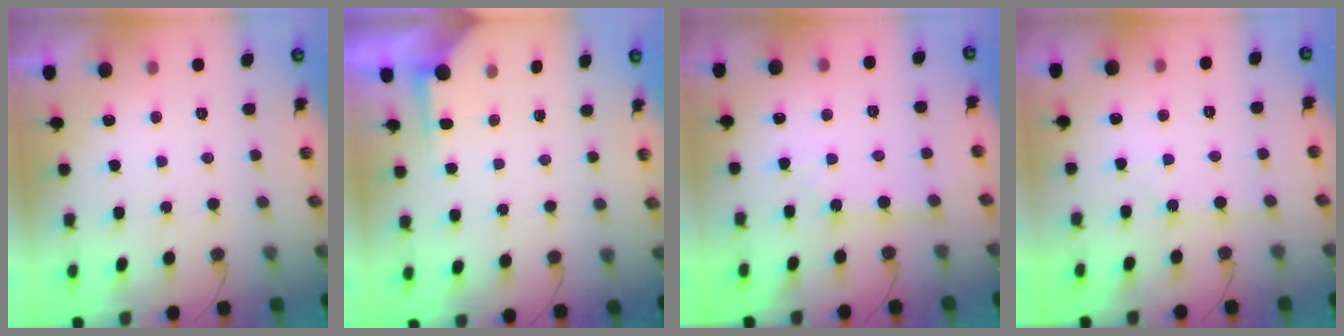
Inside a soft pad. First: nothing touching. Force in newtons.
{"total": 2.2, "press": 2.2, "slide": 0.3}
{"total": 3.3, "press": 3.3, "slide": 0.3}
{"total": 1.6, "press": 1.6, "slide": 0.2}